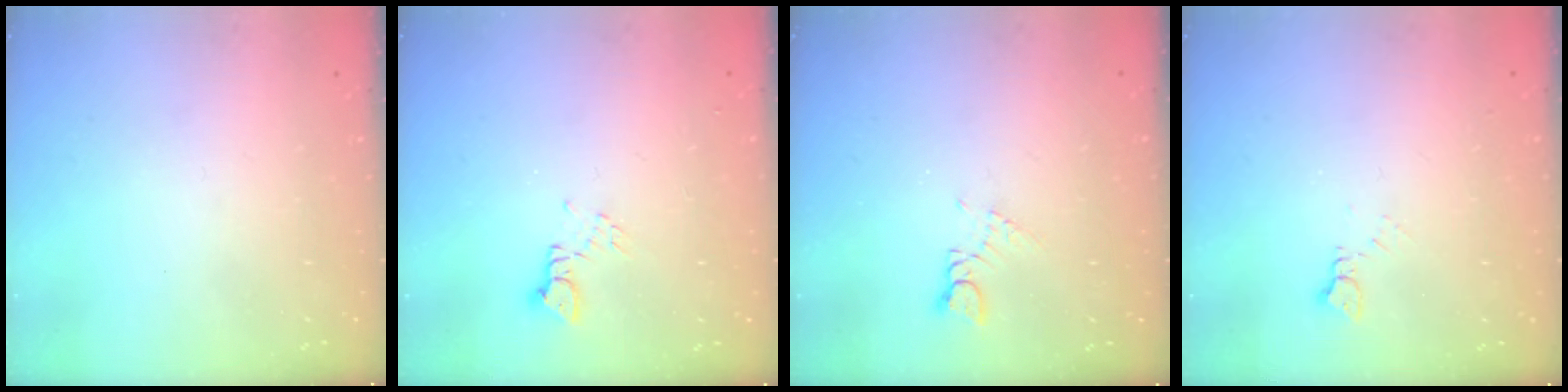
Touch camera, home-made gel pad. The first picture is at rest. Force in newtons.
{"total": 2.2, "press": 2.2, "slide": 0.3}
{"total": 1.4, "press": 1.4, "slide": 0.2}
{"total": 3.0, "press": 3.0, "slide": 0.4}